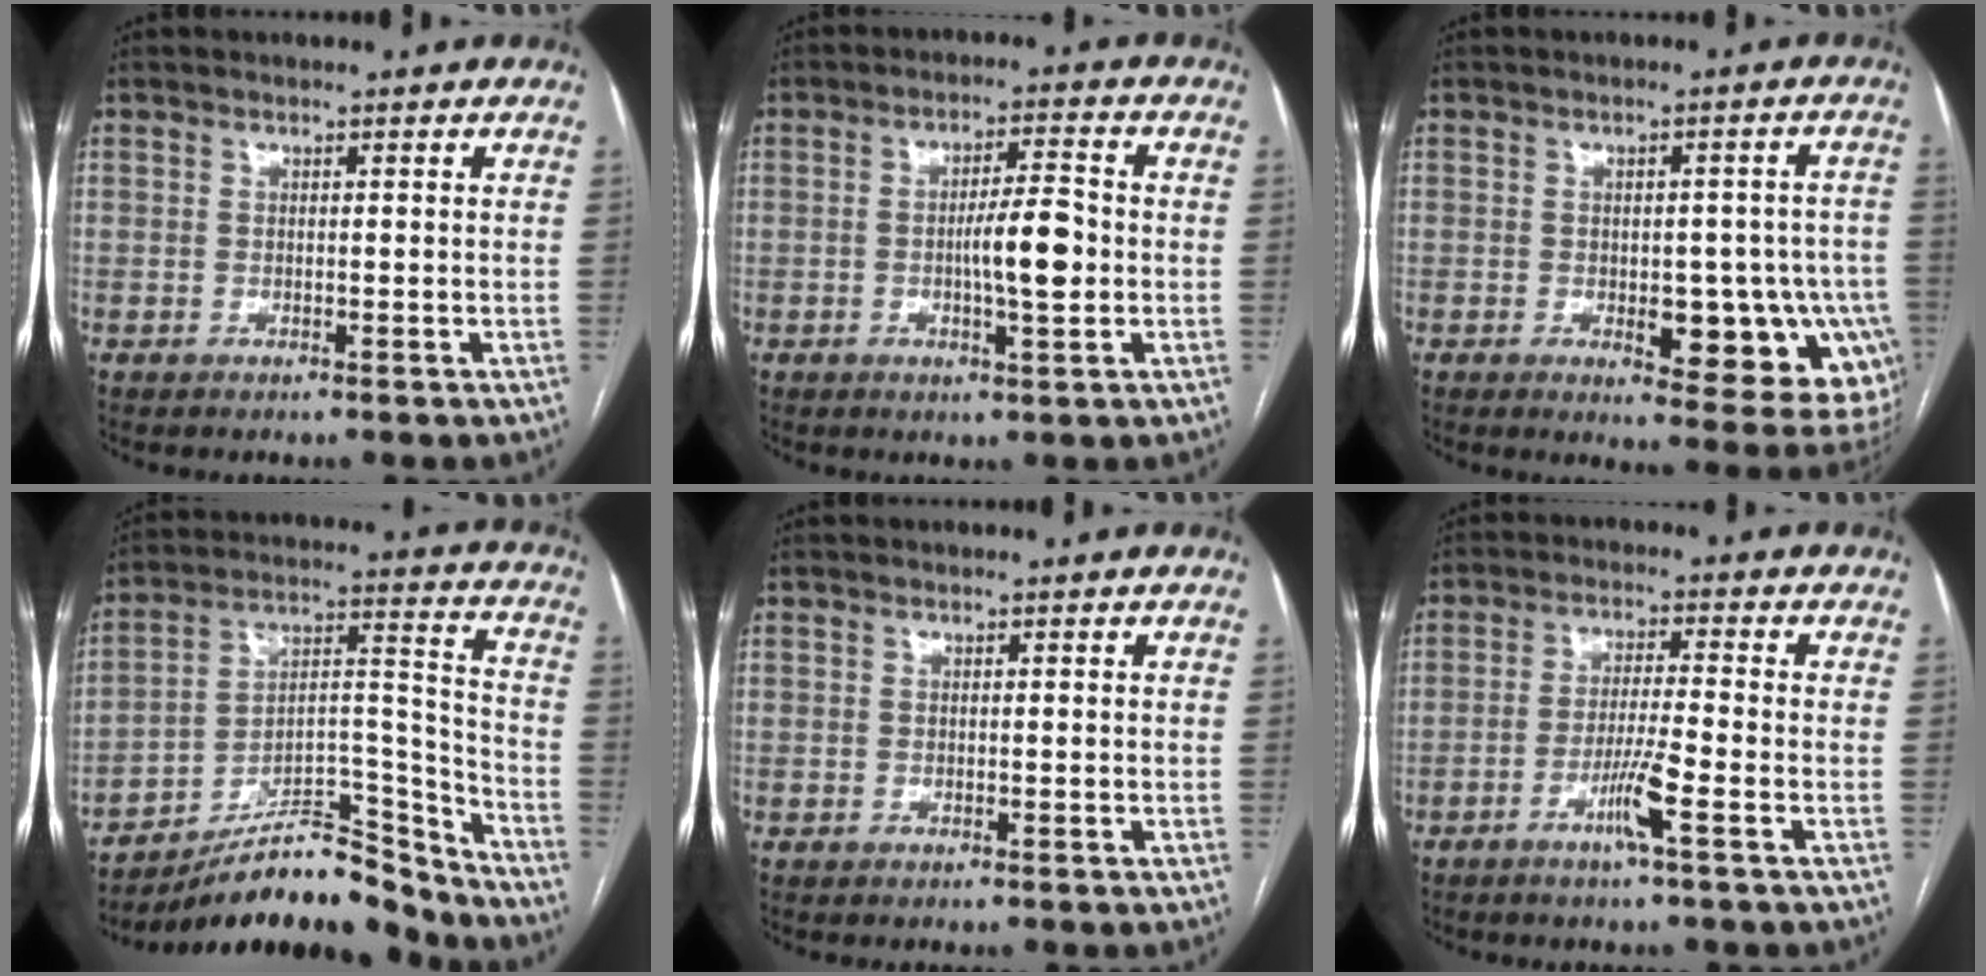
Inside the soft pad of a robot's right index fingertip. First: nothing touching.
{"total": 6.9, "force": [-0.9, 1.2, 6.8], "torque": [-0.113, 0.004, -0.015]}
{"total": 14.5, "force": [-4.8, 5.9, 12.3], "torque": [-0.078, 0.021, -0.045]}
{"total": 18.1, "force": [-16.3, 3.5, 7.1], "torque": [-0.113, 0.046, -0.269]}
{"total": 0.0}
{"total": 5.4, "force": [-2.7, -0.6, 4.6], "torque": [-0.089, -0.008, -0.054]}